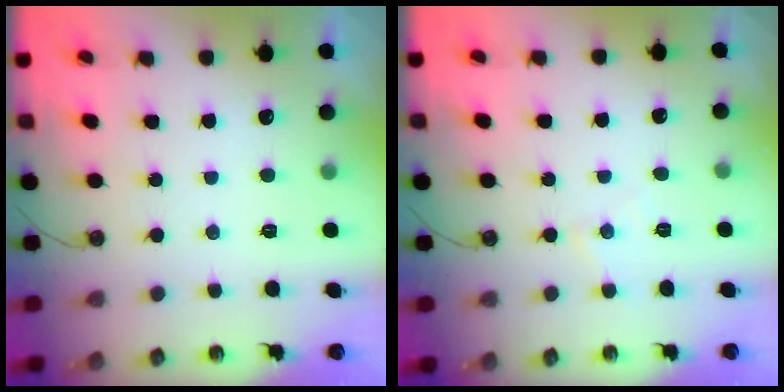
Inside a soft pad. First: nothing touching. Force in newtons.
{"total": 4.9, "press": 4.9, "slide": 0.5}